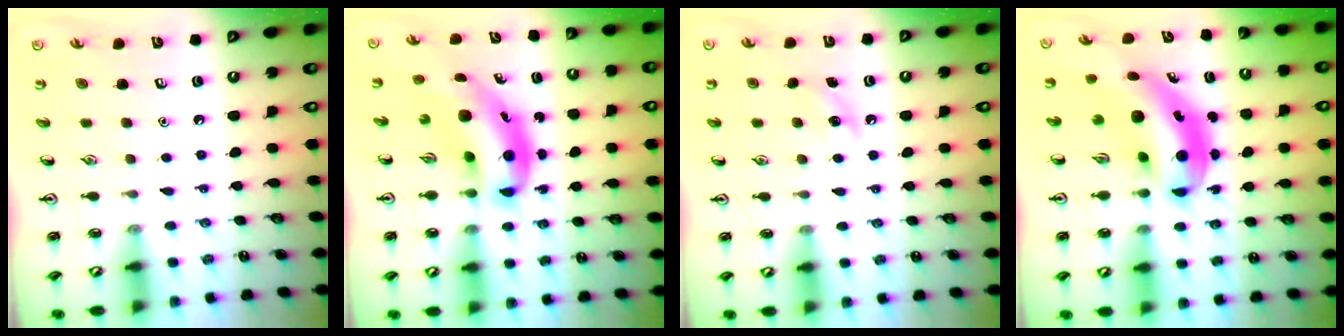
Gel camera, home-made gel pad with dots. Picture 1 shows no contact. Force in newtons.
{"total": 10.0, "press": 9.6, "slide": 2.9}
{"total": 4.8, "press": 4.5, "slide": 1.6}
{"total": 8.7, "press": 8.4, "slide": 2.5}